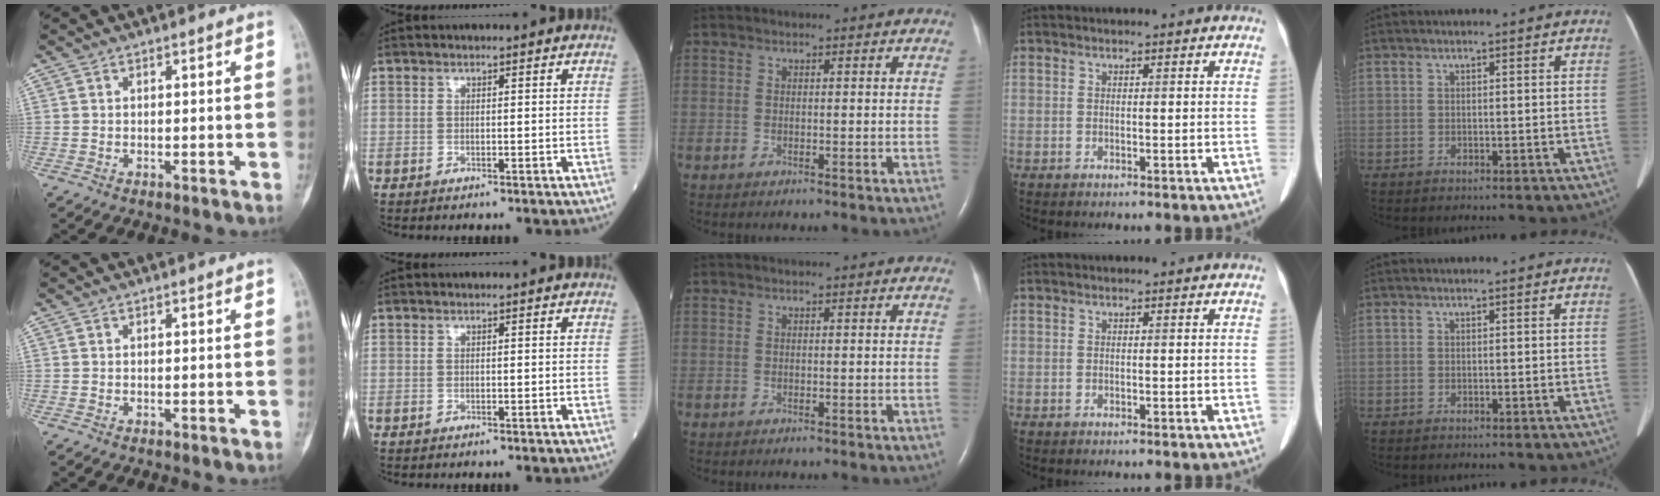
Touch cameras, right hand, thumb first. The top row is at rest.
{}